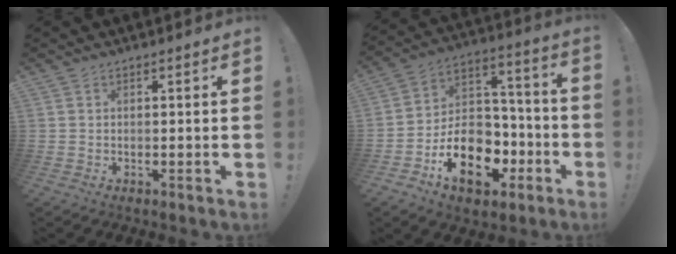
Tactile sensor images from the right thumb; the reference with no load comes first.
{"total": 19.3, "force": [-8.6, 13.6, 10.8], "torque": [-0.152, 0.051, -0.128]}